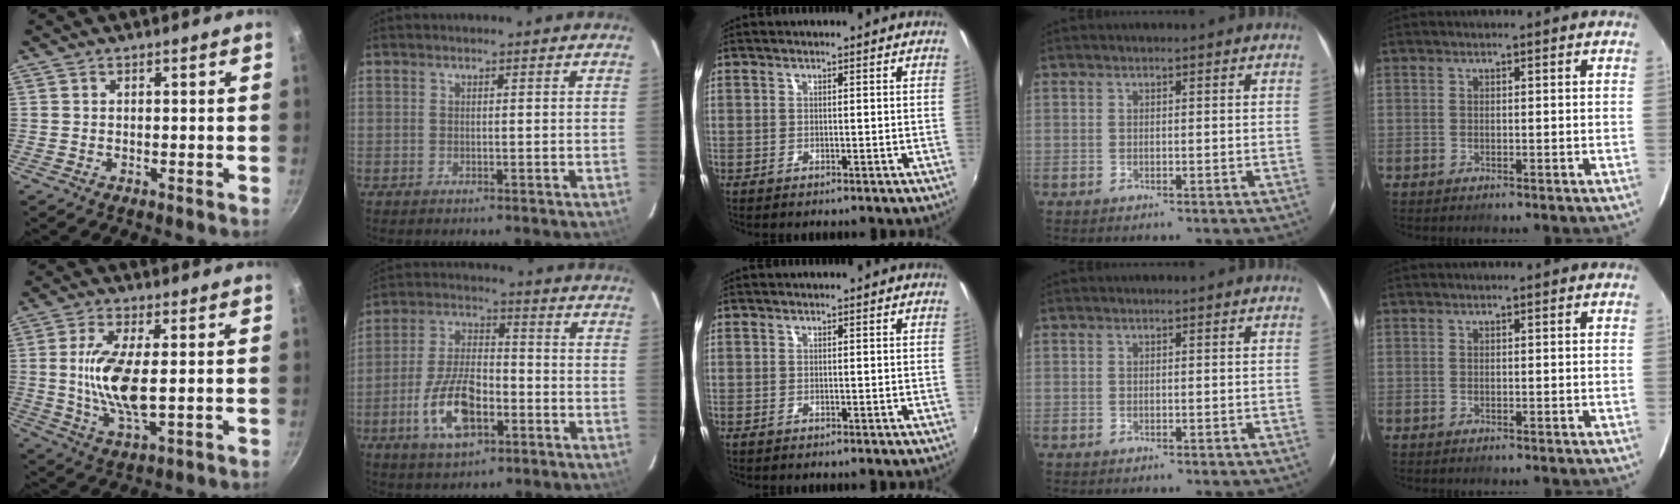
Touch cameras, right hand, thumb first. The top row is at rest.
{"thumb": {"total": 11.9, "force": [0.6, 4.4, 11.0], "torque": [-0.220, -0.009, 0.012]}, "index": {"total": 12.8, "force": [-5.0, 5.9, 10.2], "torque": [-0.210, 0.002, -0.084]}}